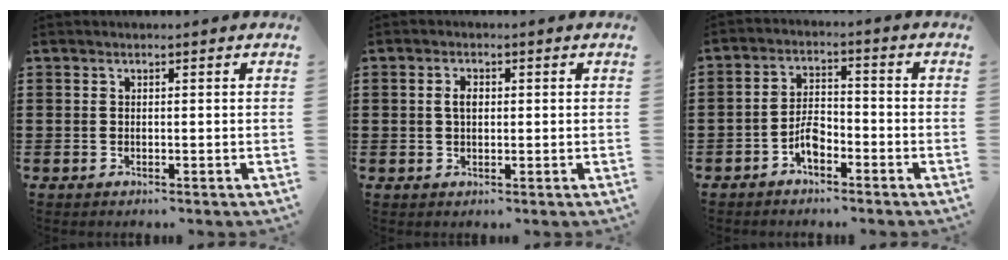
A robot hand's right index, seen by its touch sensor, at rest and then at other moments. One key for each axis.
{"total": 2.3, "fx": 0.3, "fy": 1.2, "fz": 1.9, "tx": -0.040, "ty": 0.008, "tz": 0.004}
{"total": 4.4, "fx": -2.5, "fy": 2.2, "fz": 2.9, "tx": -0.065, "ty": 0.005, "tz": -0.051}